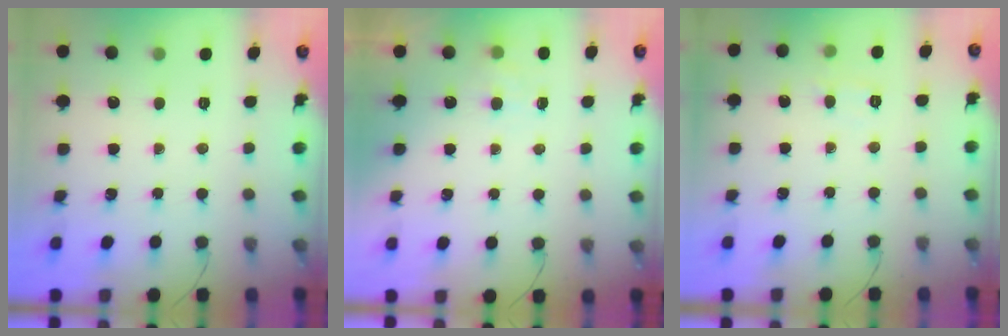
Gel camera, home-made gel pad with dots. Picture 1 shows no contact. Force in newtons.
{"total": 5.6, "press": 5.4, "slide": 1.4}
{"total": 5.6, "press": 5.4, "slide": 1.3}